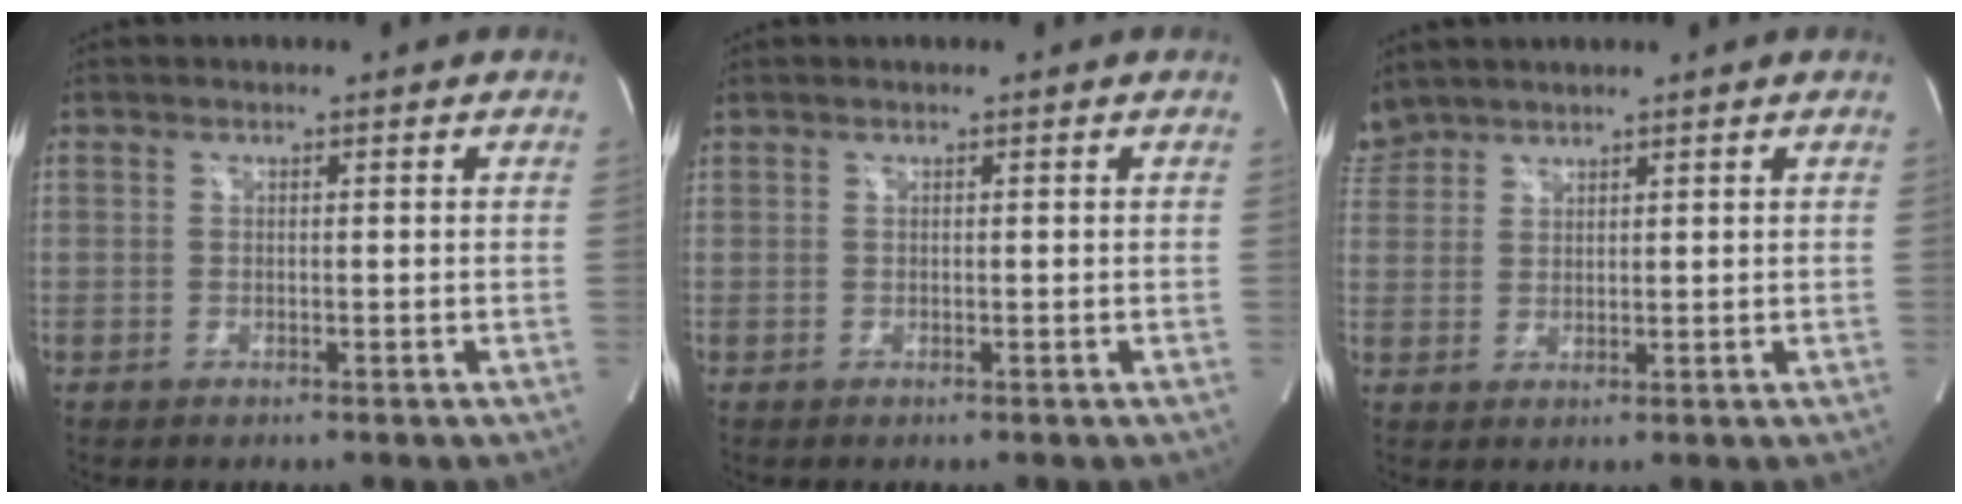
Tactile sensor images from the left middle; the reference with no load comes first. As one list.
[{"total": 0.0}, {"total": 3.5, "force": [3.3, 1.1, -0.1], "torque": [-0.002, 0.018, 0.071]}]